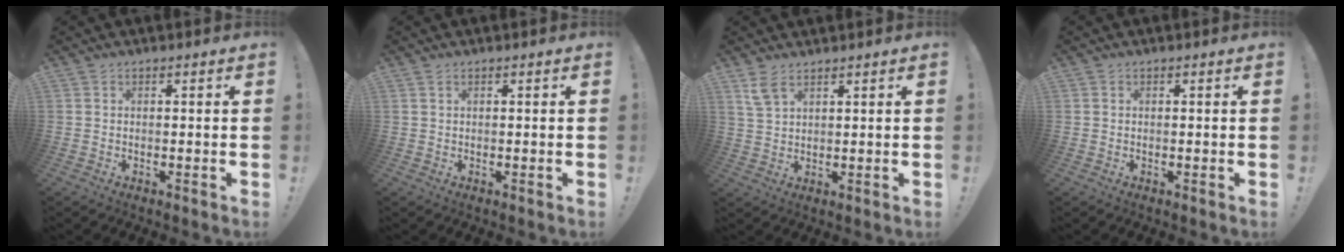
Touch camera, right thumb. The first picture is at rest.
{"total": 0.6, "force": [0.5, 0.3, 0.3], "torque": [-0.007, 0.000, 0.009]}
{"total": 5.2, "force": [3.7, 1.9, 3.1], "torque": [-0.059, -0.016, 0.071]}
{"total": 0.0}